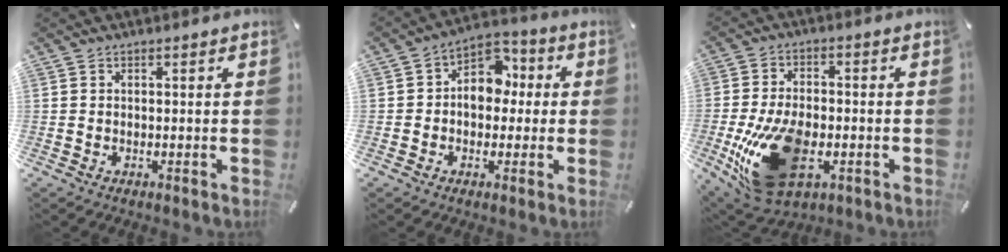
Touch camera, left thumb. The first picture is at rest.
{"total": 8.0, "force": [-0.5, 6.8, 4.2], "torque": [-0.056, 0.006, -0.013]}
{"total": 19.3, "force": [-5.1, 11.5, 14.6], "torque": [-0.276, 0.004, -0.076]}